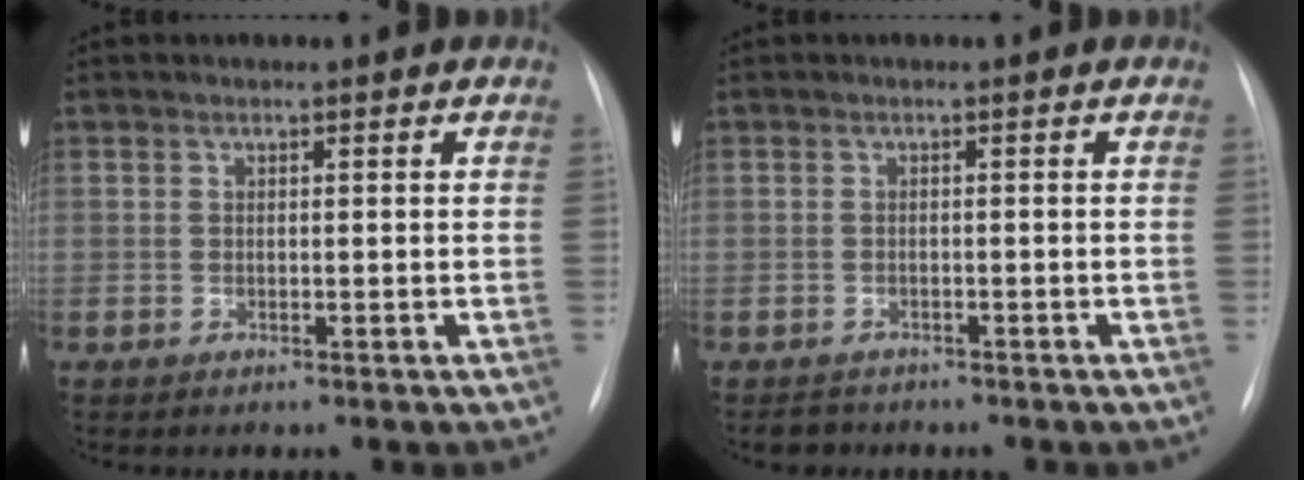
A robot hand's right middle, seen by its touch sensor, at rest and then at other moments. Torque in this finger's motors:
{"motor_torque": [0.00, -0.01, -0.02, -0.01]}